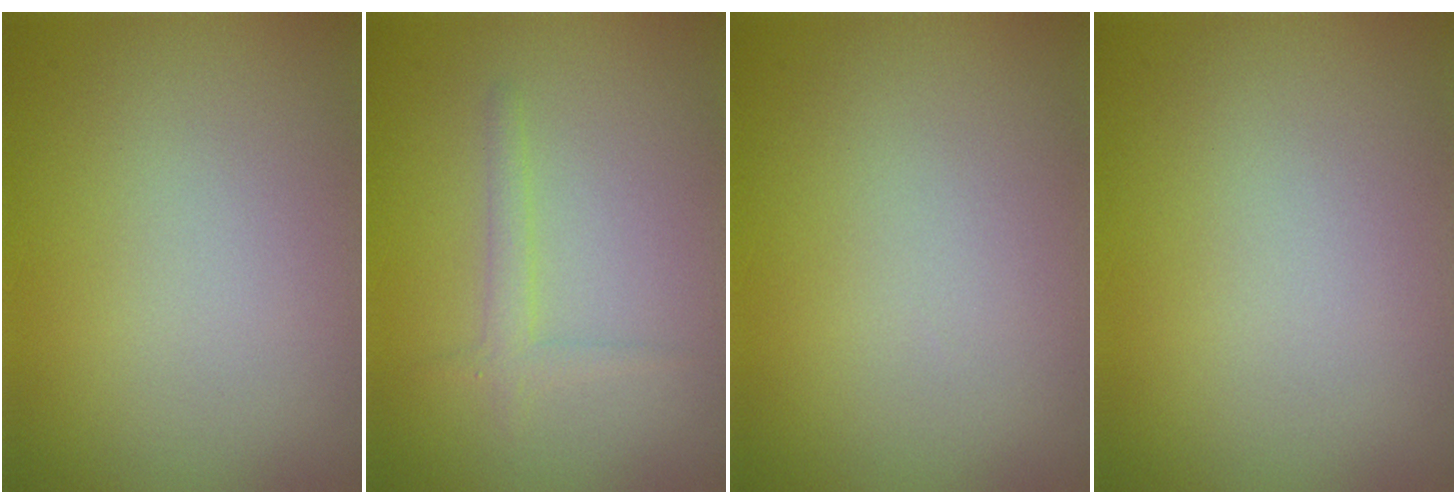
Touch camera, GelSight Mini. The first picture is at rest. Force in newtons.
{"total": 1.4, "press": 1.4, "slide": 0.1}
{"total": 0.0}
{"total": 0.0}